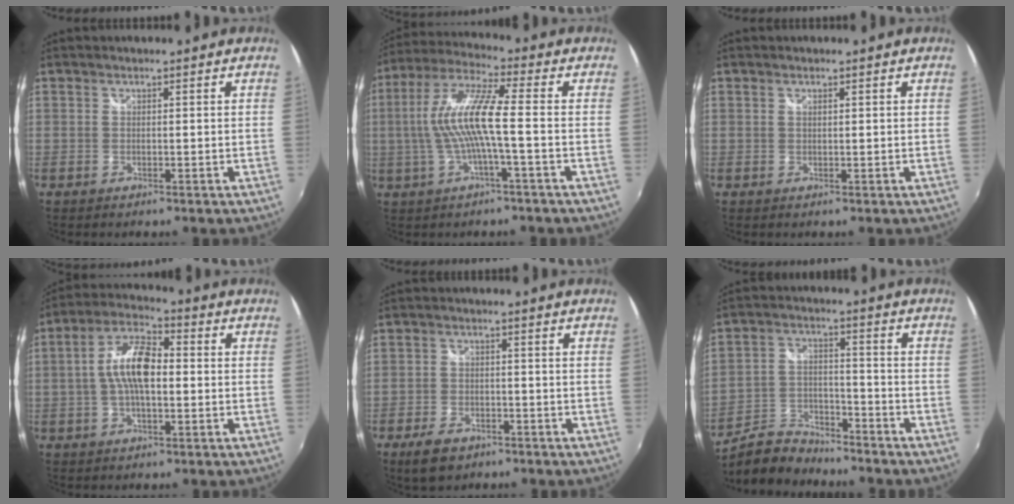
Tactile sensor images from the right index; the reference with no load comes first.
{"total": 11.3, "force": [-1.3, 0.8, 11.2], "torque": [-0.221, 0.007, -0.022]}
{"total": 0.5, "force": [0.3, 0.2, 0.3], "torque": [-0.006, 0.001, 0.005]}
{"total": 10.1, "force": [-0.4, 4.3, 9.1], "torque": [-0.181, 0.017, -0.012]}
{"total": 6.8, "force": [-4.6, 3.8, 3.3], "torque": [-0.091, -0.005, -0.076]}
{"total": 10.2, "force": [-9.1, 3.6, 2.9], "torque": [-0.077, 0.009, -0.163]}